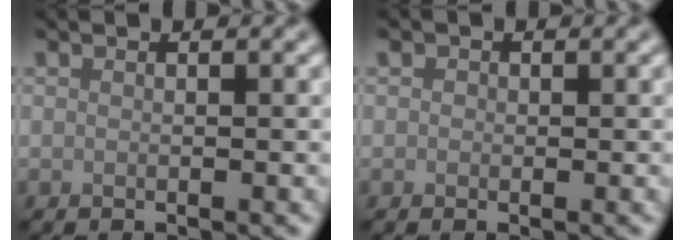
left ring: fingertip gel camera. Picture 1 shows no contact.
{"total": 0.7, "force": [0.1, 0.6, 0.1], "torque": [0.004, -0.003, -0.001]}